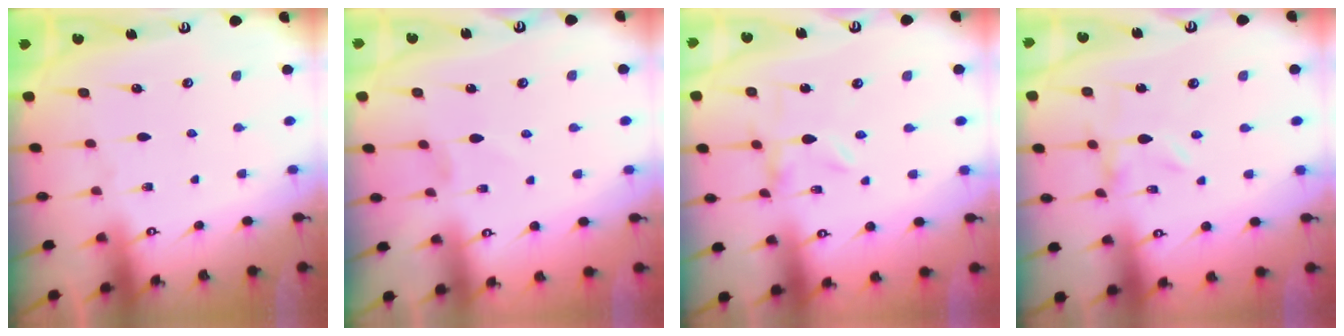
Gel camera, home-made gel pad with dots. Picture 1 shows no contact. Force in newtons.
{"total": 0.0}
{"total": 0.0}
{"total": 0.0}